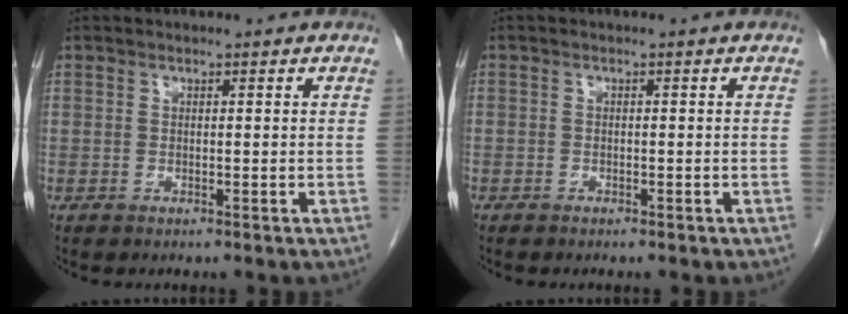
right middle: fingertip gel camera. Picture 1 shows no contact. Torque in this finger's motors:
{"motor_torque": [0.91, -1.10, -0.50, -0.21]}